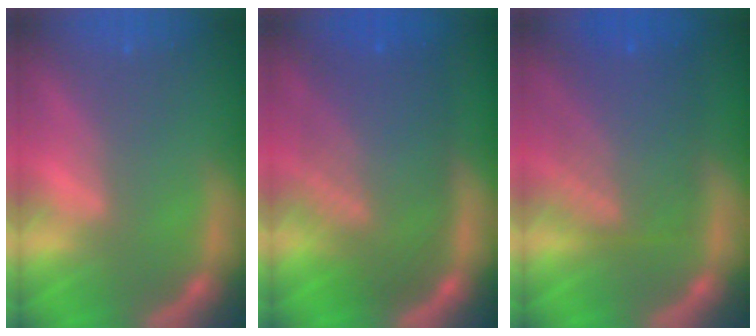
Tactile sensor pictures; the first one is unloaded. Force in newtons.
{"total": 10.0}
{"total": 8.0}